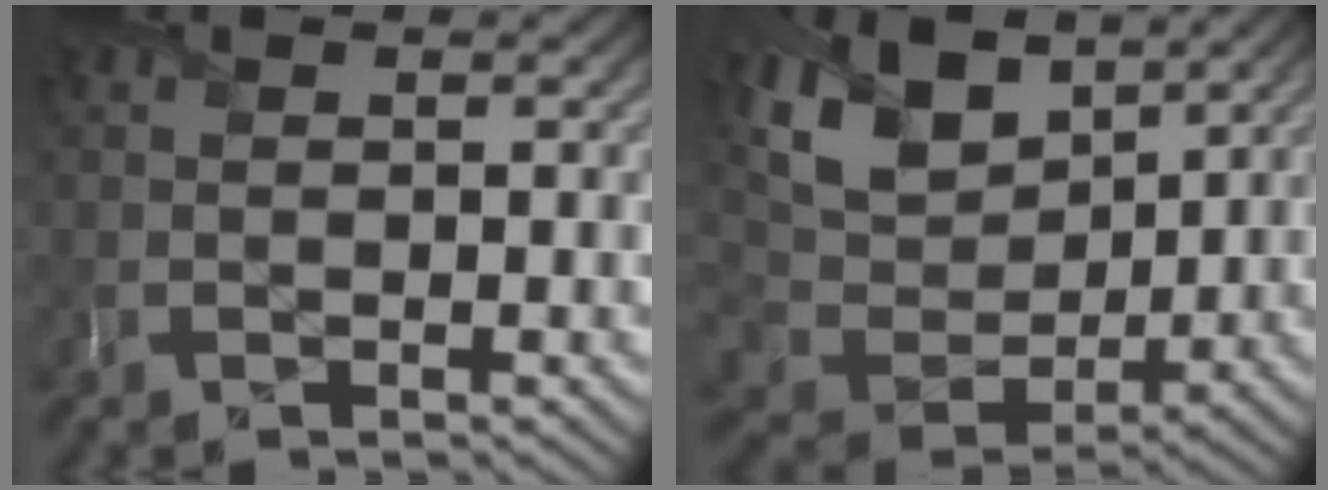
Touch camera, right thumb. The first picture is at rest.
{"total": 12.2, "force": [6.2, 7.8, 6.9], "torque": [-0.189, 0.015, 0.113]}